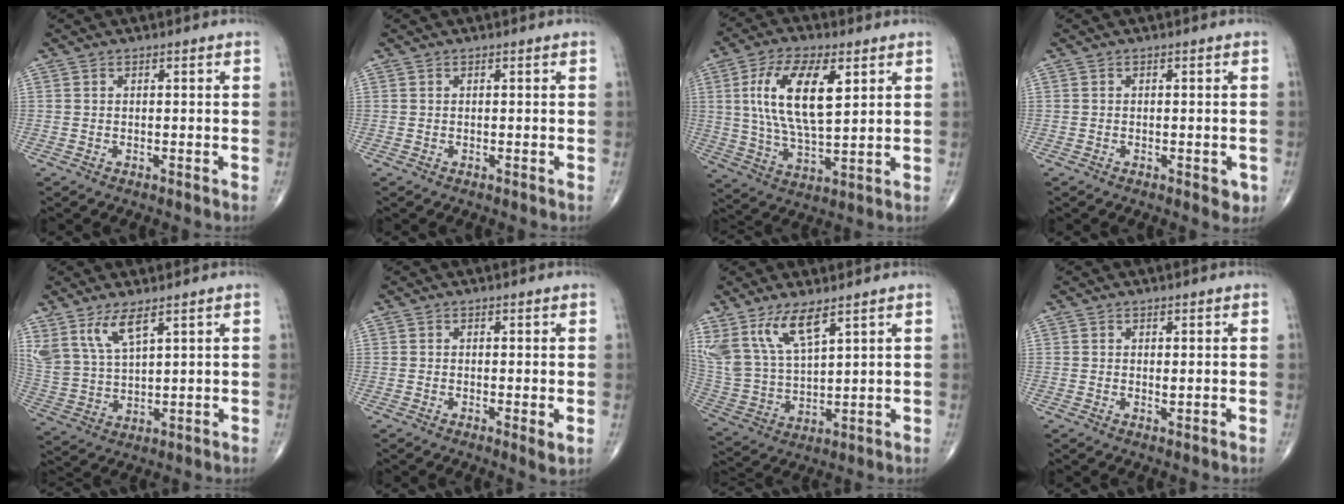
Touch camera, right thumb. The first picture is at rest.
{"total": 0.0}
{"total": 15.5, "force": [4.6, 6.5, 13.3], "torque": [-0.247, -0.013, 0.089]}
{"total": 2.3, "force": [-0.9, 1.1, 1.8], "torque": [-0.010, 0.000, -0.010]}
{"total": 8.2, "force": [5.4, 2.6, 5.6], "torque": [-0.114, -0.025, 0.120]}
{"total": 1.9, "force": [-0.3, 0.4, 1.9], "torque": [-0.036, -0.009, -0.010]}
{"total": 12.2, "force": [7.7, 4.4, 8.4], "torque": [-0.170, -0.028, 0.169]}
{"total": 0.6, "force": [0.2, 0.2, 0.6], "torque": [-0.011, -0.004, 0.003]}